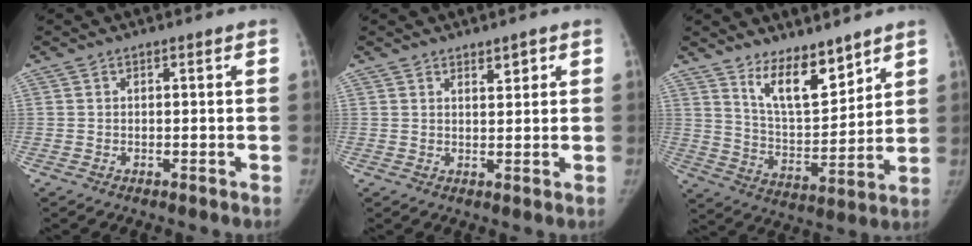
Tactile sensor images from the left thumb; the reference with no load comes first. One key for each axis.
{"total": 2.0, "fx": 1.3, "fy": 0.9, "fz": 1.2, "tx": -0.009, "ty": -0.010, "tz": 0.022}
{"total": 11.5, "fx": 8.4, "fy": 4.3, "fz": 6.6, "tx": -0.086, "ty": -0.073, "tz": 0.162}